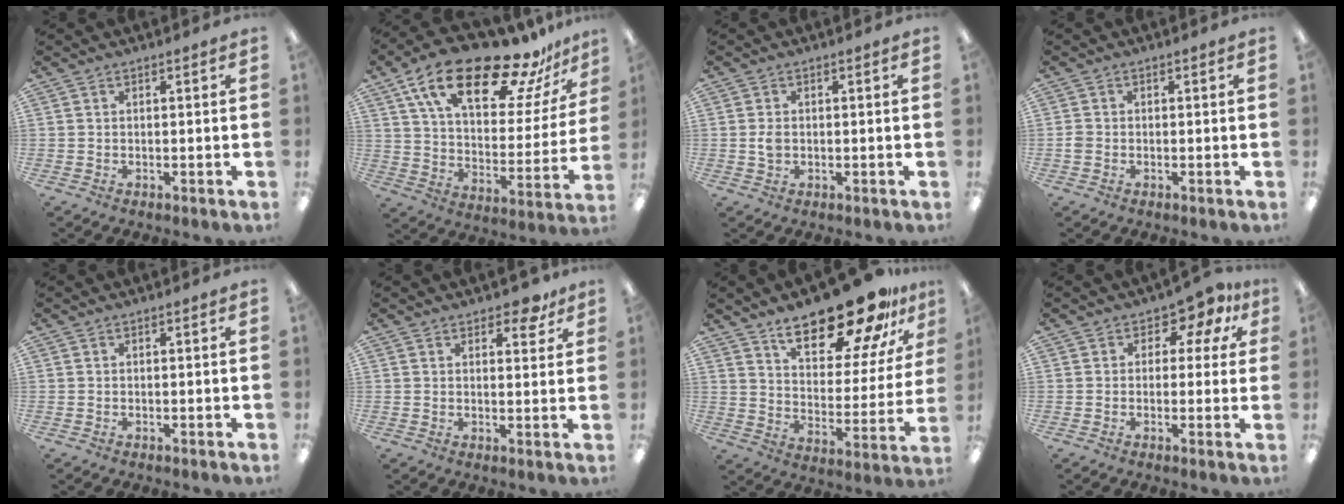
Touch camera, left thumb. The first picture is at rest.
{"total": 24.7, "force": [17.5, 9.1, 14.9], "torque": [-0.247, -0.104, 0.294]}
{"total": 2.3, "force": [0.0, 1.6, 1.6], "torque": [-0.031, 0.003, -0.001]}
{"total": 1.4, "force": [-0.5, 1.2, 0.7], "torque": [-0.010, 0.003, -0.009]}
{"total": 0.0}
{"total": 4.8, "force": [3.6, 2.2, 2.3], "torque": [-0.013, -0.019, 0.058]}
{"total": 22.2, "force": [17.3, 7.5, 11.8], "torque": [-0.172, -0.115, 0.289]}
{"total": 5.6, "force": [2.6, 4.0, 2.8], "torque": [-0.040, -0.012, 0.043]}